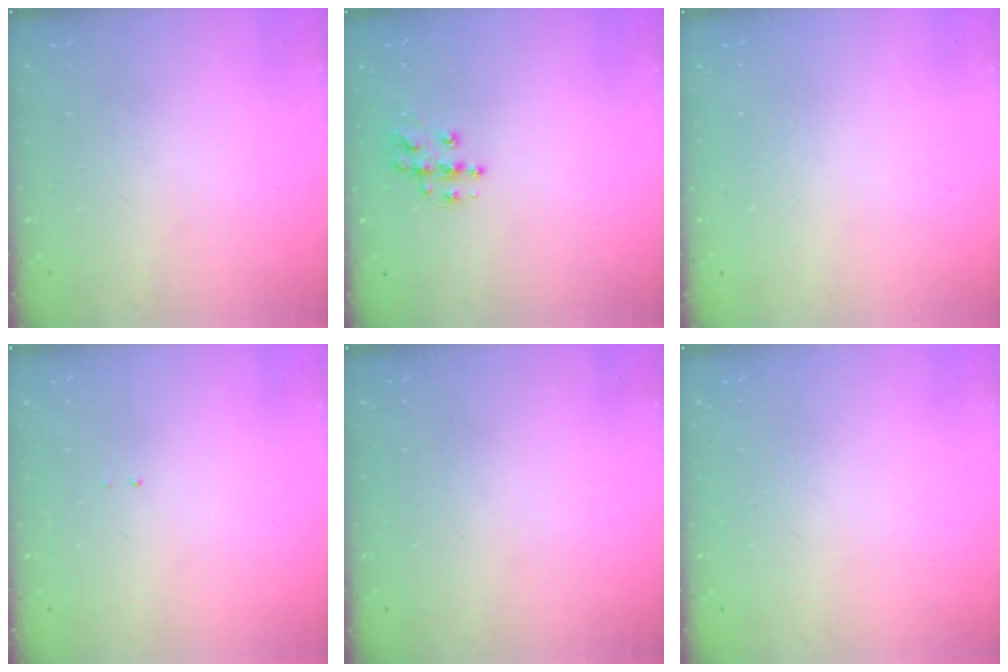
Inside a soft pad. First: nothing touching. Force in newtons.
{"total": 9.8, "press": 9.8, "slide": 0.6}
{"total": 0.0}
{"total": 0.6, "press": 0.6, "slide": 0.1}
{"total": 0.0}
{"total": 0.0}